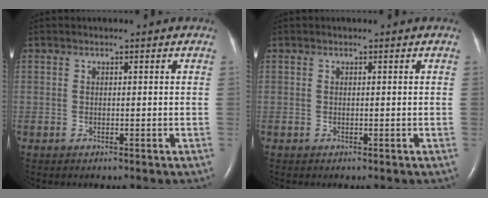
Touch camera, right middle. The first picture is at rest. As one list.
[{"total": 0.0}]